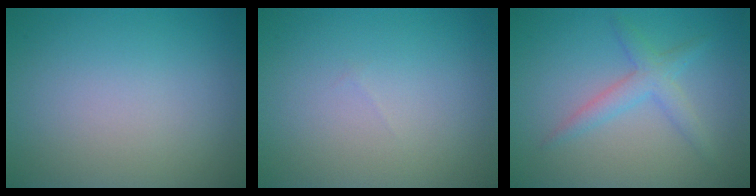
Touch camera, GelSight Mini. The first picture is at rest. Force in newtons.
{"total": 0.0}
{"total": 2.5, "press": 2.5, "slide": 0.1}